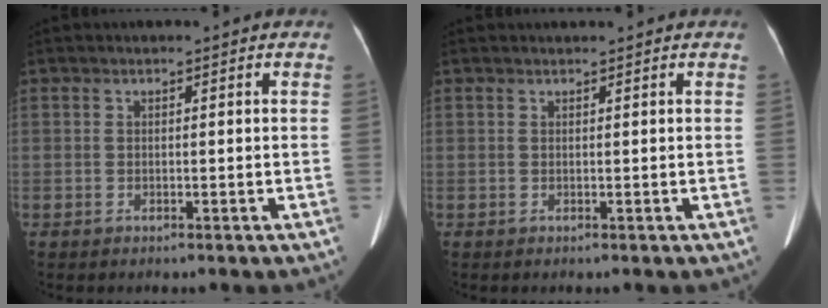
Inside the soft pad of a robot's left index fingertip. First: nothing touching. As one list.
[{"total": 0.9, "force": [0.9, 0.0, 0.2], "torque": [-0.006, 0.015, 0.018]}]